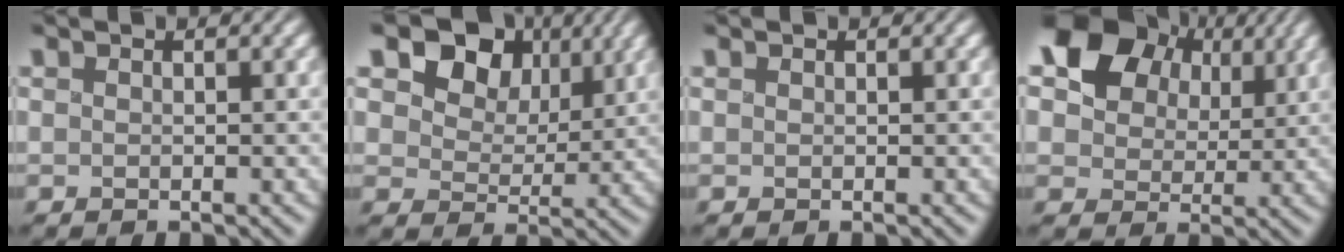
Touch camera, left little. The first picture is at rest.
{"total": 9.0, "force": [4.0, 6.5, 4.8], "torque": [-0.094, 0.010, 0.062]}
{"total": 0.0}
{"total": 12.4, "force": [5.1, 9.2, 6.4], "torque": [-0.126, 0.033, 0.088]}